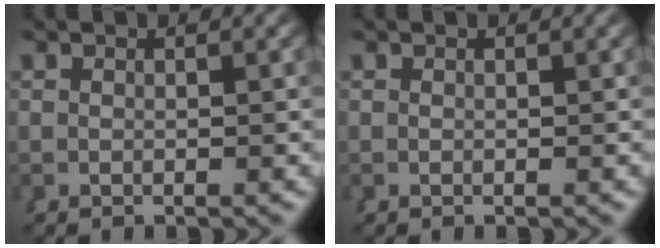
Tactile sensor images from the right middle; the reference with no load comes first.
{"total": 0.0}